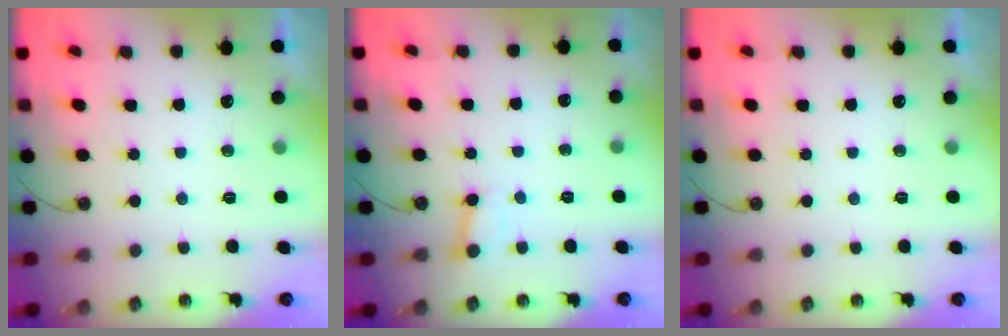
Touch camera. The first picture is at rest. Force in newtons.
{"total": 2.3, "press": 2.3, "slide": 0.1}
{"total": 0.0}